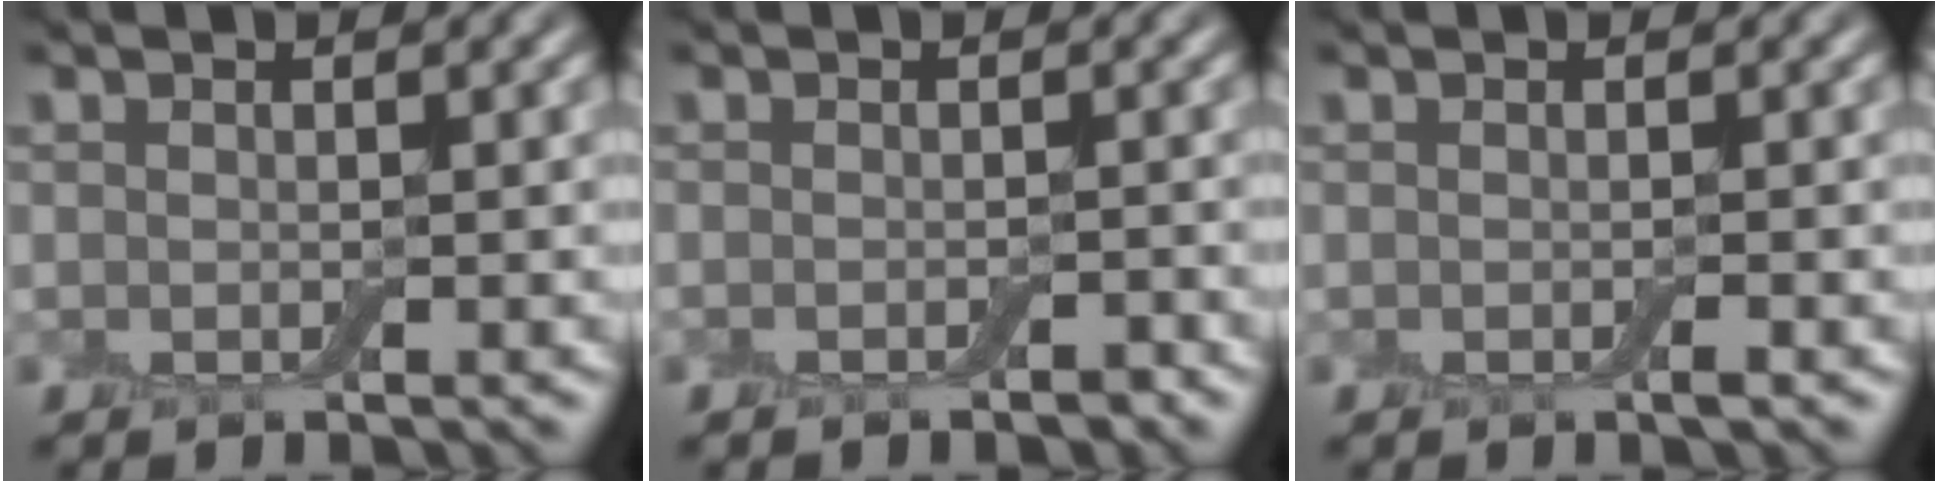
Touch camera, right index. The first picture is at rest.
{"total": 1.3, "force": [-1.1, 0.4, 0.6], "torque": [-0.010, -0.005, -0.018]}
{"total": 0.7, "force": [-0.4, 0.1, 0.6], "torque": [-0.012, -0.004, -0.006]}